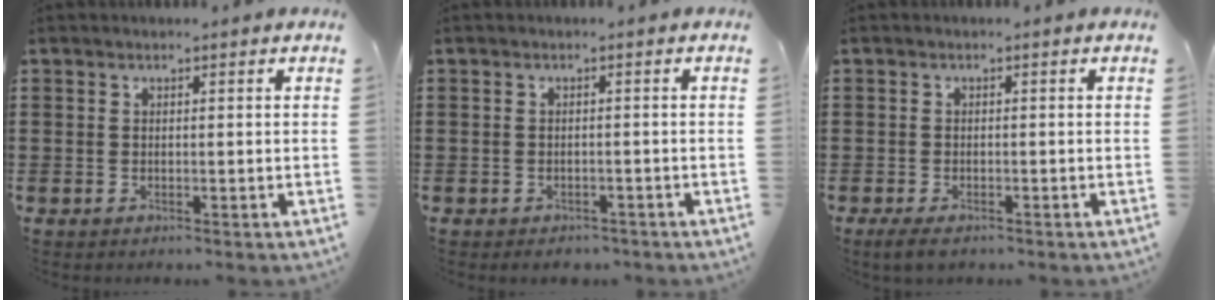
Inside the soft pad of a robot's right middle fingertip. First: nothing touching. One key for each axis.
{"total": 1.1, "fx": -1.0, "fy": 0.4, "fz": 0.0, "tx": -0.003, "ty": 0.002, "tz": -0.024}
{"total": 1.6, "fx": -1.1, "fy": 0.6, "fz": 1.0, "tx": -0.027, "ty": -0.003, "tz": -0.025}